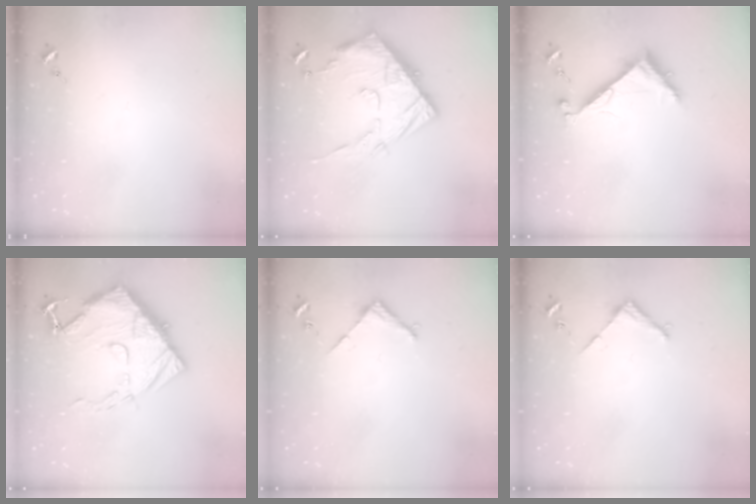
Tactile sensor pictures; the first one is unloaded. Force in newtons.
{"total": 17.0, "press": 16.9, "slide": 1.5}
{"total": 6.9, "press": 6.9, "slide": 0.6}
{"total": 22.1, "press": 22.0, "slide": 2.0}
{"total": 2.9, "press": 2.8, "slide": 0.2}
{"total": 2.9, "press": 2.8, "slide": 0.2}